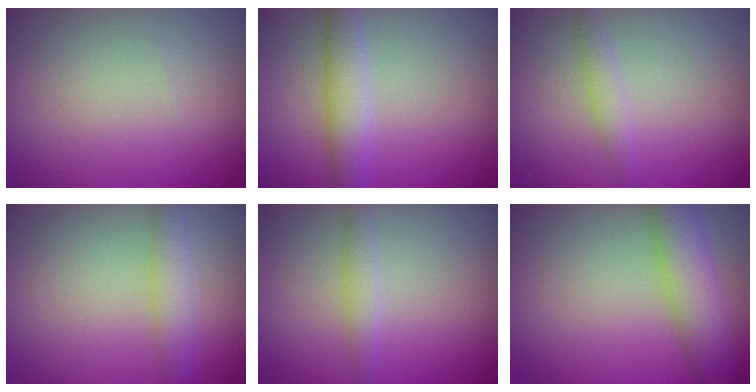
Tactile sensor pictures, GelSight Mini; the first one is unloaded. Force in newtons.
{"total": 3.2, "press": 3.2, "slide": 0.0}
{"total": 1.5, "press": 1.5, "slide": 0.0}
{"total": 2.7, "press": 2.7, "slide": 0.2}
{"total": 1.6, "press": 1.6, "slide": 0.0}
{"total": 5.7, "press": 5.7, "slide": 0.2}